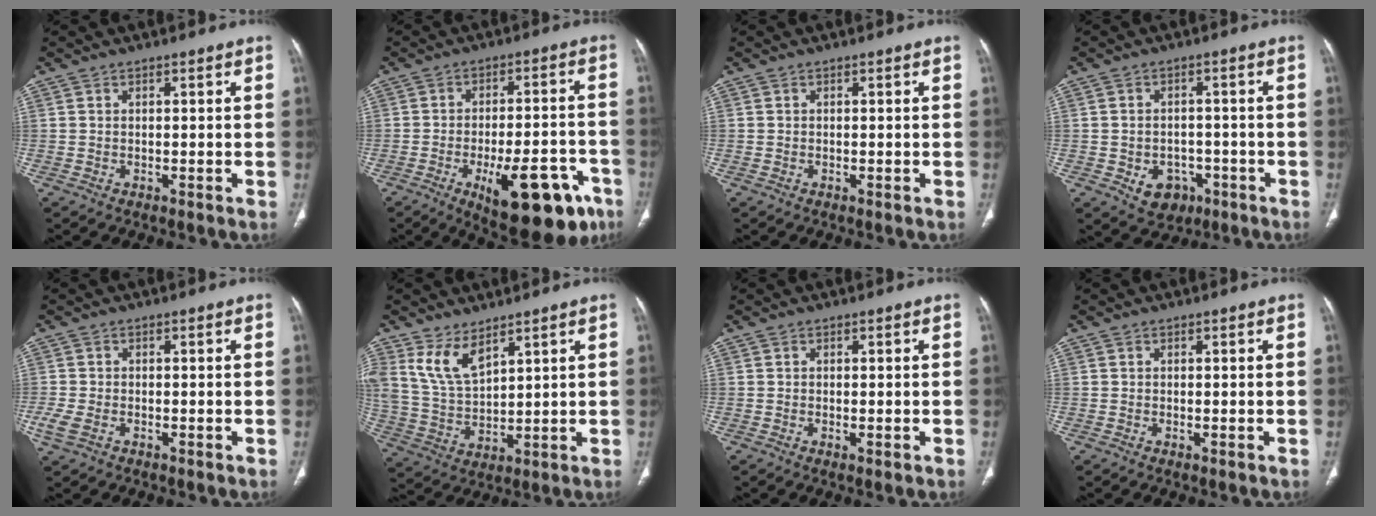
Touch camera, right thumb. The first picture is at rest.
{"total": 19.2, "force": [-9.2, 7.4, 15.1], "torque": [-0.153, 0.039, -0.115]}
{"total": 0.0}
{"total": 6.6, "force": [-2.5, 5.2, 3.1], "torque": [-0.025, 0.019, -0.024]}
{"total": 1.6, "force": [-0.4, 1.0, 1.2], "torque": [-0.039, 0.001, -0.006]}
{"total": 8.7, "force": [5.5, 4.1, 5.4], "torque": [-0.097, -0.029, 0.123]}
{"total": 1.2, "force": [-0.3, 0.4, 1.1], "torque": [-0.020, -0.004, -0.004]}
{"total": 0.6, "force": [-0.2, 0.2, 0.6], "torque": [-0.012, -0.003, -0.002]}